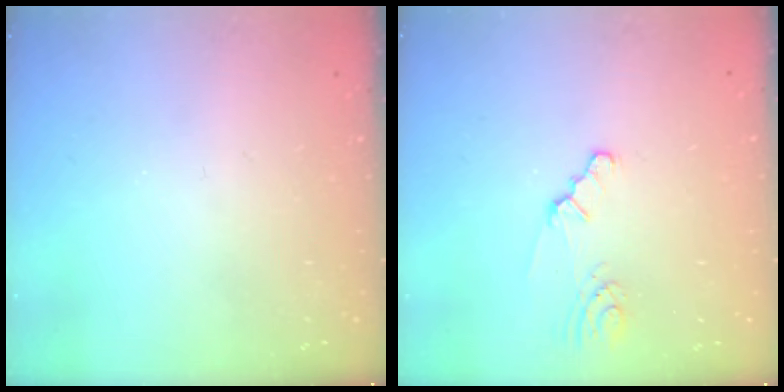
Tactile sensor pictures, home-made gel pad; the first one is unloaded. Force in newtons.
{"total": 2.2, "press": 2.2, "slide": 0.4}